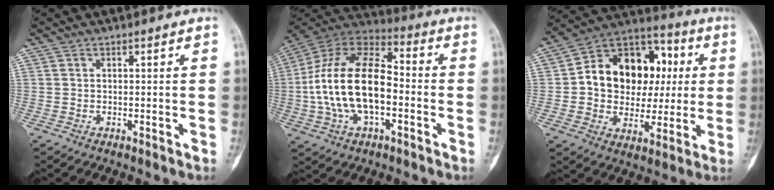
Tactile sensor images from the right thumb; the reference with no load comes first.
{"total": 20.9, "force": [-2.3, 11.3, 17.5], "torque": [-0.330, 0.038, -0.043]}
{"total": 20.2, "force": [2.4, 15.2, 13.1], "torque": [-0.150, 0.031, 0.039]}